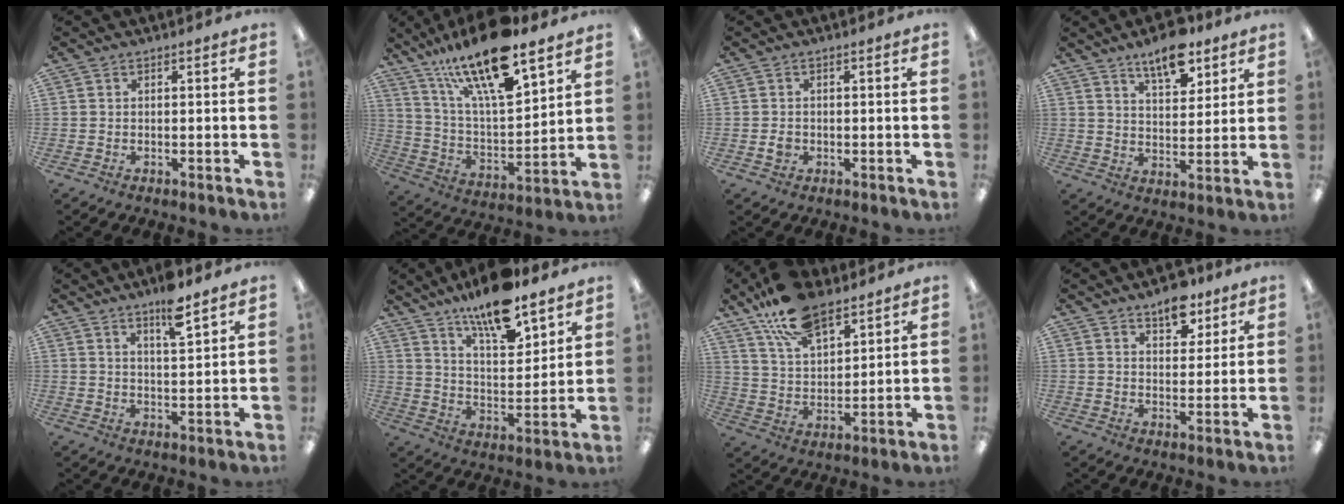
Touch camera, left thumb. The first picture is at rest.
{"total": 21.9, "force": [15.6, 6.2, 13.9], "torque": [-0.248, -0.090, 0.265]}
{"total": 1.8, "force": [-0.2, 1.6, 0.9], "torque": [-0.015, 0.004, -0.005]}
{"total": 10.4, "force": [7.6, 4.2, 5.7], "torque": [-0.074, -0.043, 0.128]}
{"total": 7.3, "force": [5.5, 1.4, 4.6], "torque": [-0.072, -0.032, 0.090]}
{"total": 14.4, "force": [11.6, 3.8, 7.7], "torque": [-0.133, -0.072, 0.200]}
{"total": 15.6, "force": [10.9, 7.4, 8.3], "torque": [-0.154, -0.048, 0.199]}
{"total": 8.3, "force": [6.0, 4.2, 3.8], "torque": [-0.027, -0.038, 0.100]}